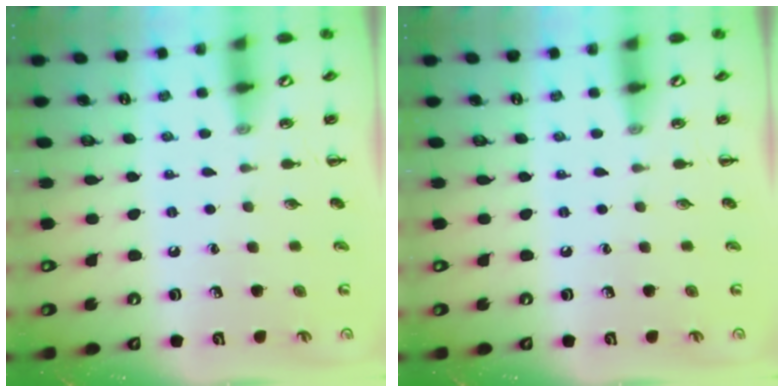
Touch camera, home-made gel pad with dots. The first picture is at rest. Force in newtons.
{"total": 0.0}